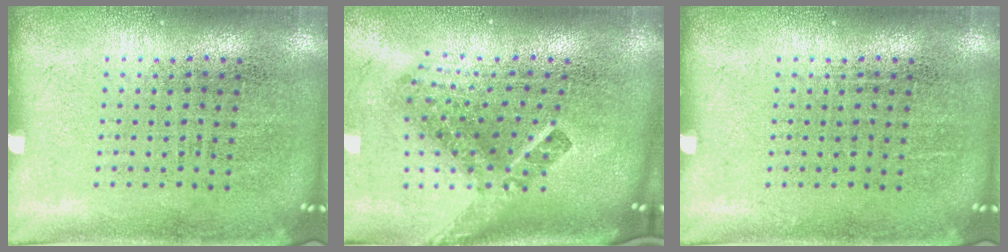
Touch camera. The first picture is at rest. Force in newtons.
{"total": 2.7, "press": 1.6, "slide": 2.1}
{"total": 0.0}